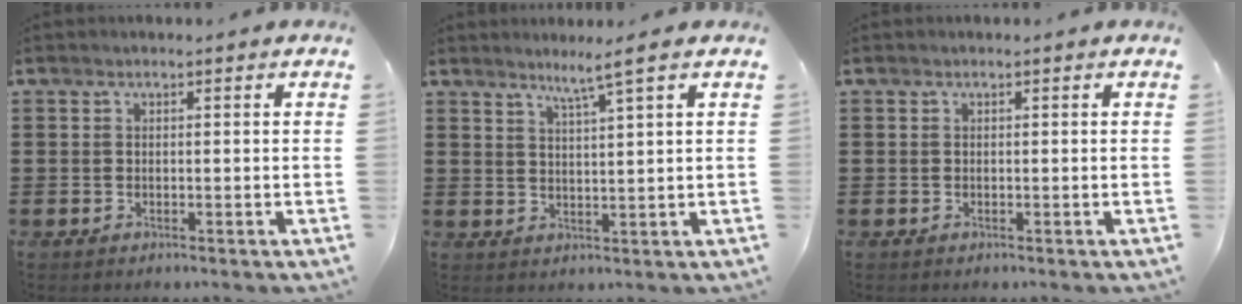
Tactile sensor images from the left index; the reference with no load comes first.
{"total": 3.5, "force": [2.5, -0.9, 2.2], "torque": [-0.048, -0.009, 0.039]}
{"total": 0.0}